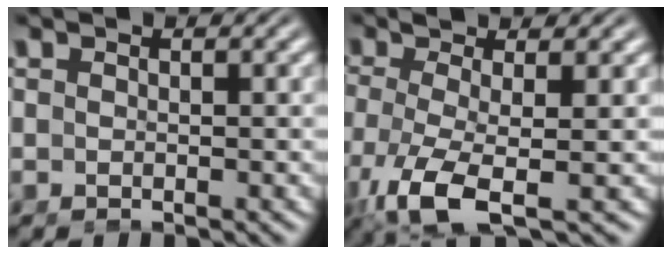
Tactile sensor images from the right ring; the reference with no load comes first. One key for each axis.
{"total": 5.8, "fx": -2.1, "fy": 2.2, "fz": 4.9, "tx": -0.124, "ty": -0.034, "tz": -0.023}